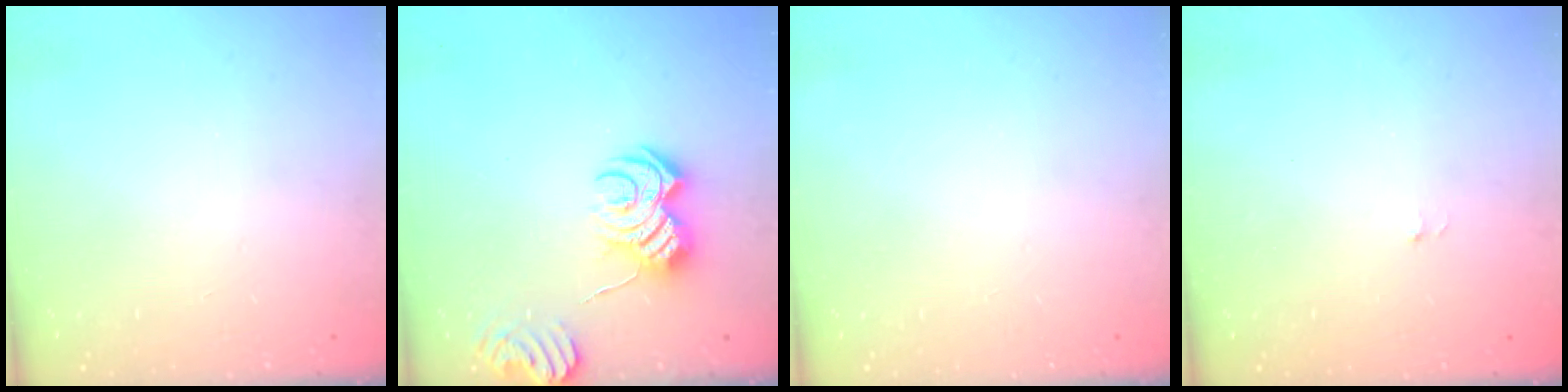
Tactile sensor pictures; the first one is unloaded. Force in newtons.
{"total": 9.8, "press": 9.8, "slide": 0.4}
{"total": 0.0}
{"total": 2.8, "press": 2.6, "slide": 0.8}